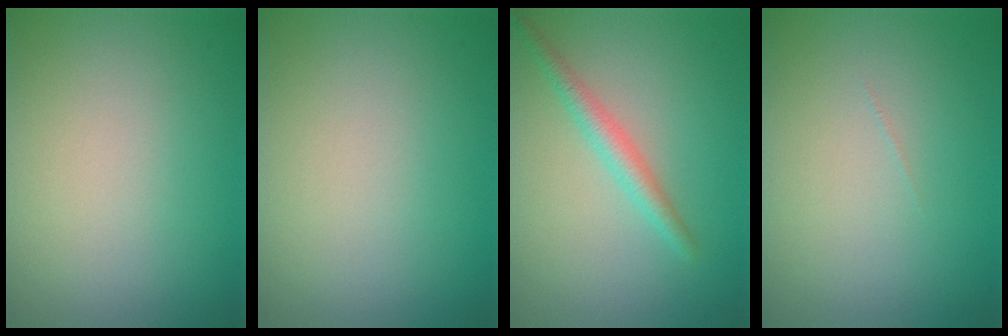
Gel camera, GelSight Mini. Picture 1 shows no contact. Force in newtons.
{"total": 0.0}
{"total": 2.1, "press": 2.1, "slide": 0.0}
{"total": 0.0}